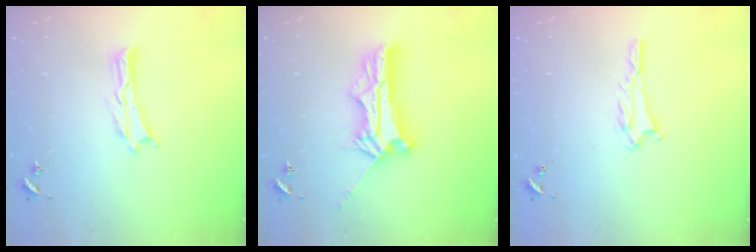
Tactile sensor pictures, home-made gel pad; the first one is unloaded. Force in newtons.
{"total": 10.5, "press": 10.5, "slide": 0.9}
{"total": 1.8, "press": 1.8, "slide": 0.2}